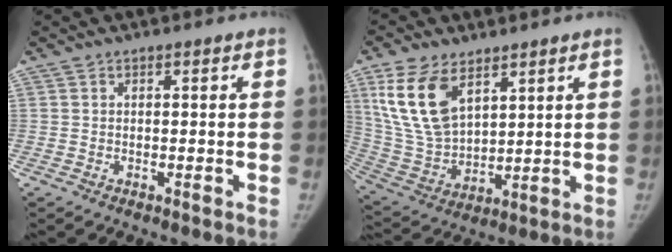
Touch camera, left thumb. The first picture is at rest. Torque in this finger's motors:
{"motor_torque": [0.67, 0.33, 1.67, -1.10, 0.42]}